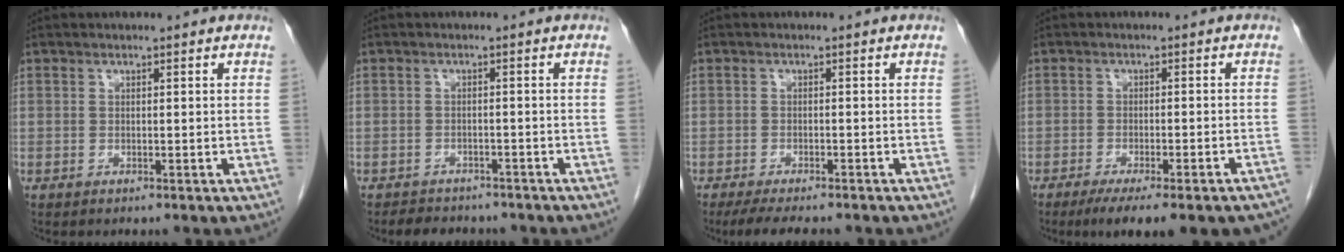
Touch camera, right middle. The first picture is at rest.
{"total": 5.4, "force": [-4.7, 2.3, 1.2], "torque": [-0.020, 0.001, -0.060]}
{"total": 7.3, "force": [-6.1, 1.5, 3.7], "torque": [-0.052, -0.012, -0.090]}
{"total": 13.9, "force": [-11.3, 2.2, 7.8], "torque": [-0.071, -0.006, -0.147]}